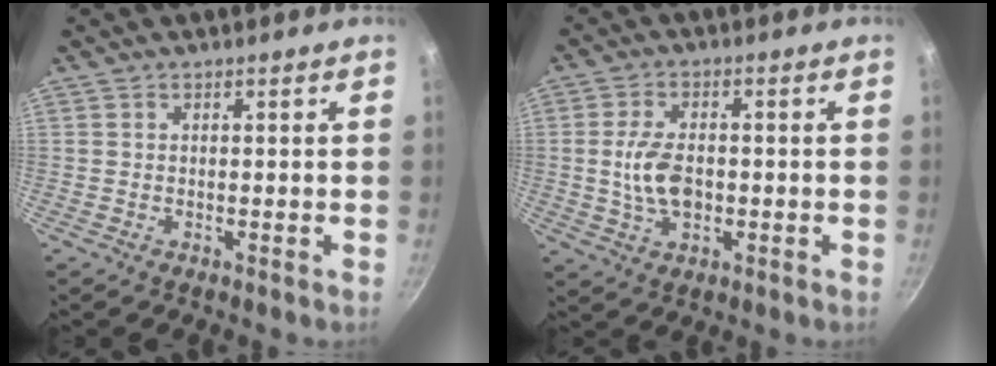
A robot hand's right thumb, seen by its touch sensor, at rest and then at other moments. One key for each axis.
{"total": 7.8, "fx": -0.6, "fy": 4.6, "fz": 6.2, "tx": -0.112, "ty": 0.006, "tz": -0.010}